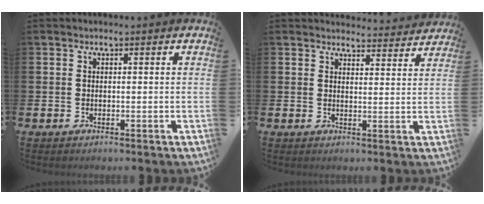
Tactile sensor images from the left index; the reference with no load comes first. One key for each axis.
{"total": 3.7, "fx": 3.7, "fy": 0.6, "fz": 0.0, "tx": 0.004, "ty": -0.028, "tz": 0.065}